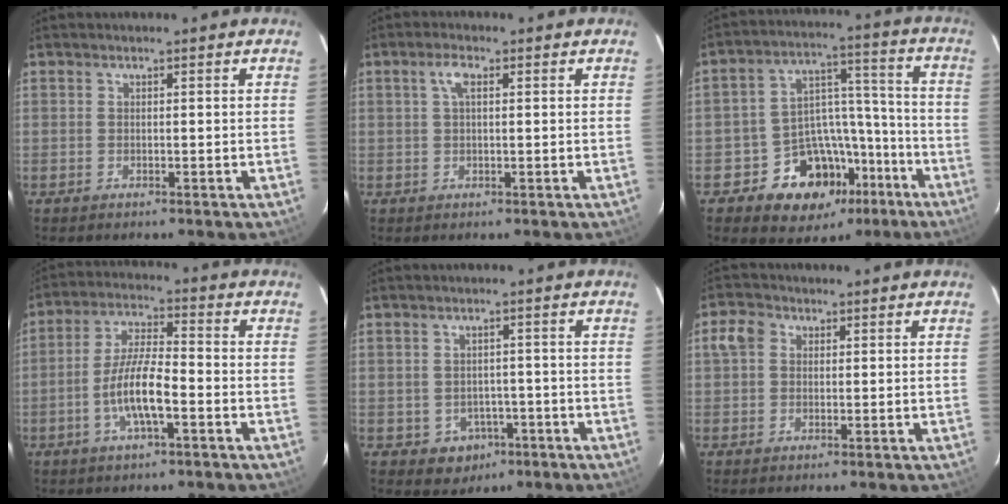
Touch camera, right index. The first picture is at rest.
{"total": 2.6, "force": [0.9, 1.0, 2.3], "torque": [-0.048, 0.008, 0.016]}
{"total": 15.0, "force": [-8.7, 11.0, 5.3], "torque": [-0.095, 0.053, -0.111]}
{"total": 8.9, "force": [-3.3, 2.1, 8.0], "torque": [-0.163, 0.001, -0.062]}
{"total": 5.0, "force": [-2.1, 4.5, 1.0], "torque": [-0.028, 0.015, -0.011]}
{"total": 3.7, "force": [0.6, 3.2, 1.7], "torque": [-0.038, 0.015, 0.007]}